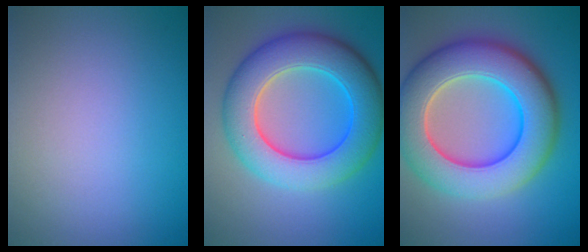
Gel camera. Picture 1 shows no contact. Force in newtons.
{"total": 9.7, "press": 9.7, "slide": 0.4}
{"total": 11.7, "press": 11.7, "slide": 0.9}